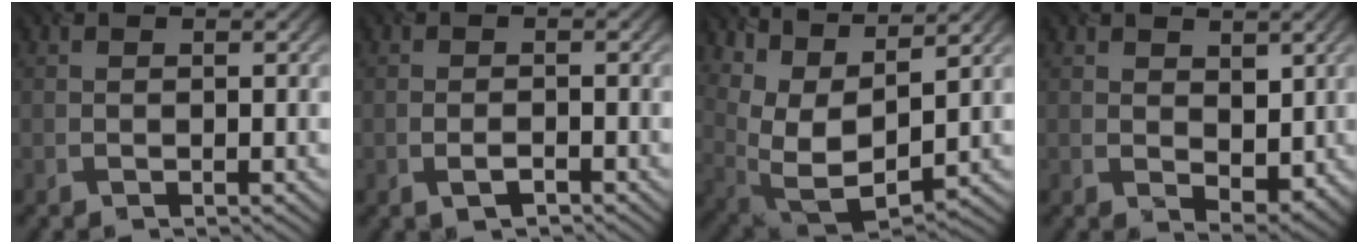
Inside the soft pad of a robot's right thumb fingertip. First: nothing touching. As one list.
[{"total": 1.7, "force": [-0.9, 0.7, 1.3], "torque": [-0.025, -0.001, -0.018]}, {"total": 11.6, "force": [6.2, 5.0, 8.4], "torque": [-0.200, 0.011, 0.122]}, {"total": 3.8, "force": [1.4, 2.4, 2.6], "torque": [-0.049, -0.012, 0.029]}]